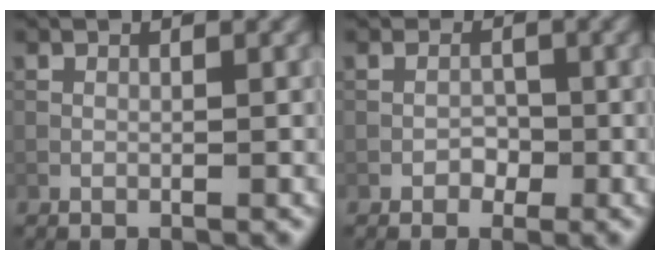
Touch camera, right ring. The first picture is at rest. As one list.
[{"total": 1.3, "force": [-0.5, 1.2, 0.2], "torque": [0.007, 0.002, -0.010]}]